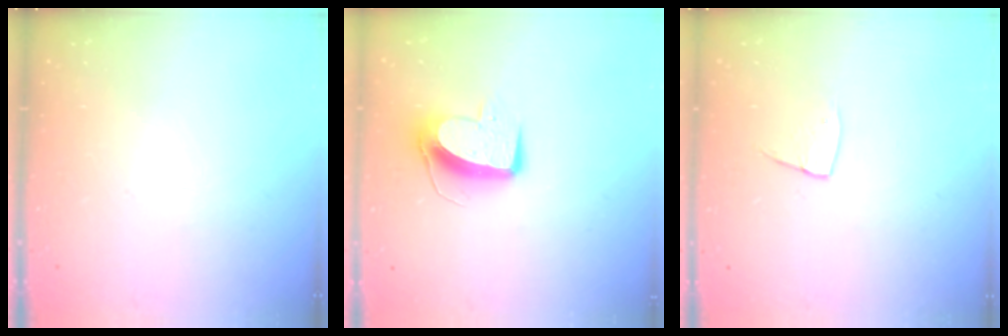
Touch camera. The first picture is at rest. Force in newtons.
{"total": 10.0, "press": 10.0, "slide": 0.5}
{"total": 5.2, "press": 5.2, "slide": 0.4}